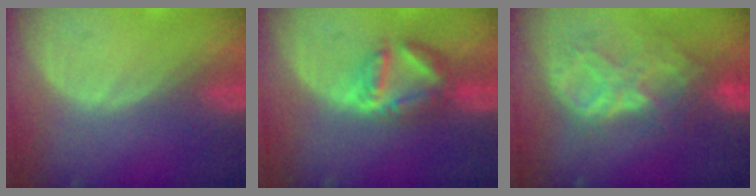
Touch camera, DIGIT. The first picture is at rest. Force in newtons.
{"total": 5.7, "press": 5.7, "slide": 1.0}
{"total": 8.6, "press": 7.6, "slide": 3.9}